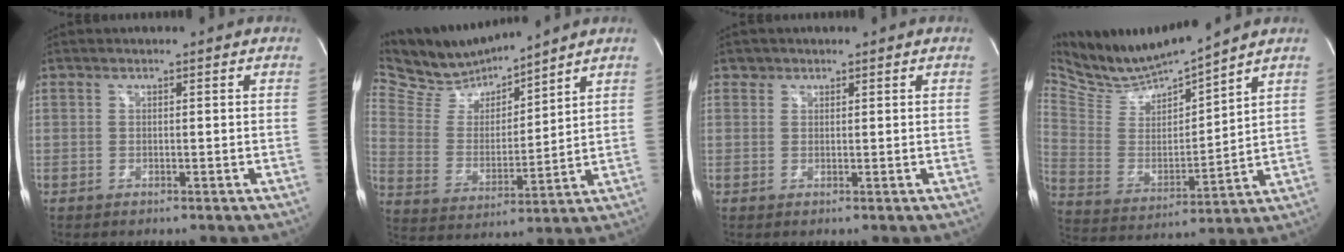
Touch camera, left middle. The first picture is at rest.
{"total": 9.8, "force": [9.6, 0.2, 1.7], "torque": [-0.058, 0.003, 0.204]}
{"total": 1.0, "force": [0.7, 0.7, -0.1], "torque": [0.008, 0.004, 0.009]}
{"total": 11.4, "force": [11.0, -0.4, 3.0], "torque": [-0.075, -0.009, 0.229]}